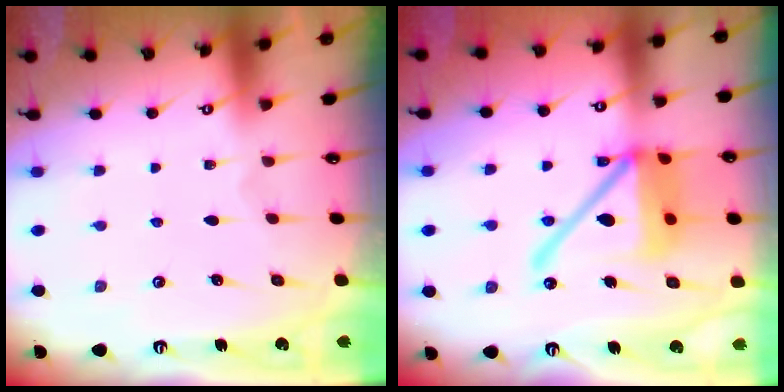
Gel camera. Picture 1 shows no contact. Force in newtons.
{"total": 18.1, "press": 17.9, "slide": 2.6}